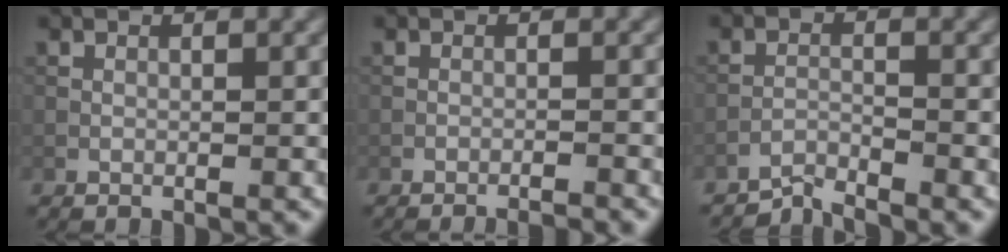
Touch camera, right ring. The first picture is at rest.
{"total": 2.7, "force": [-2.5, 0.3, 1.0], "torque": [-0.011, 0.001, -0.041]}
{"total": 2.0, "force": [-2.0, 0.0, 0.1], "torque": [0.003, 0.003, -0.047]}